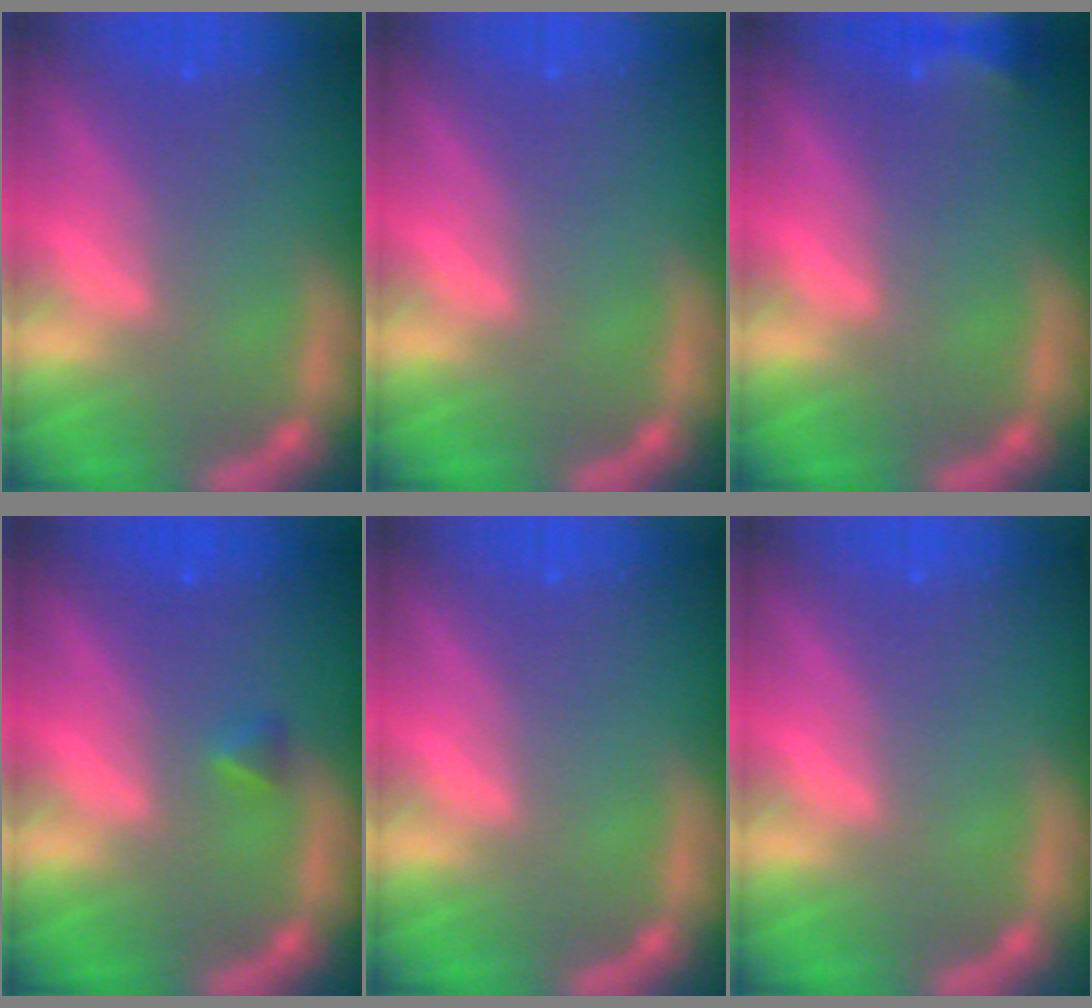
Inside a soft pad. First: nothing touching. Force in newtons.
{"total": 0.0}
{"total": 2.4}
{"total": 0.9}
{"total": 0.0}
{"total": 0.0}